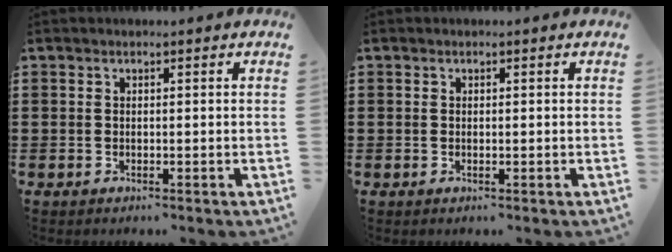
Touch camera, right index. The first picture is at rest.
{"total": 0.0}